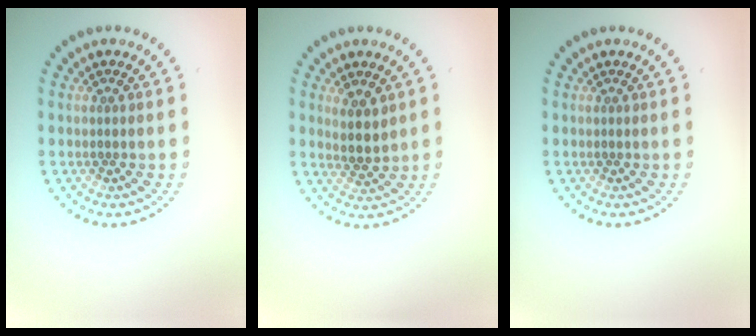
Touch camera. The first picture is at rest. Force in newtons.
{"total": 2.5, "press": 2.1, "slide": 1.3}
{"total": 0.0}